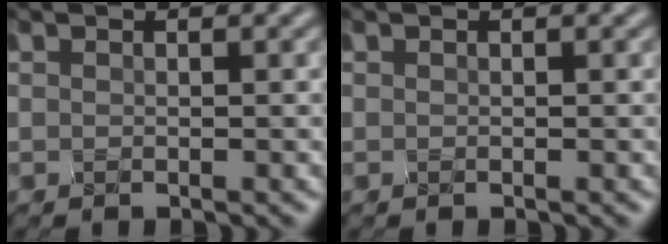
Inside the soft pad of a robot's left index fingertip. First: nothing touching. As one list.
[{"total": 0.0}]